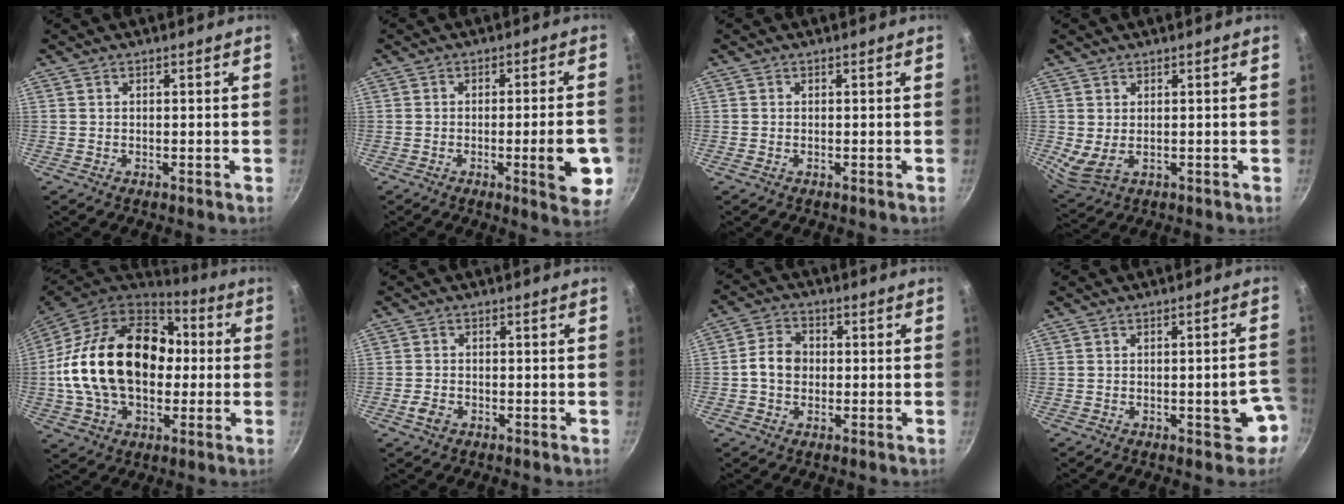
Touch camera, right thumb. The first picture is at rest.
{"total": 9.7, "force": [-2.6, 2.1, 9.1], "torque": [-0.107, 0.006, -0.034]}
{"total": 1.0, "force": [-0.6, 0.6, 0.6], "torque": [-0.015, 0.000, -0.015]}
{"total": 4.4, "force": [0.3, 2.8, 3.4], "torque": [-0.060, -0.013, 0.018]}
{"total": 26.8, "force": [0.6, 18.4, 19.6], "torque": [-0.330, 0.045, 0.012]}
{"total": 2.7, "force": [-1.2, 1.9, 1.4], "torque": [-0.027, 0.011, -0.024]}
{"total": 6.0, "force": [-0.3, 4.8, 3.6], "torque": [-0.047, 0.017, -0.016]}
{"total": 6.7, "force": [-2.2, 2.9, 5.6], "torque": [-0.028, 0.036, -0.022]}